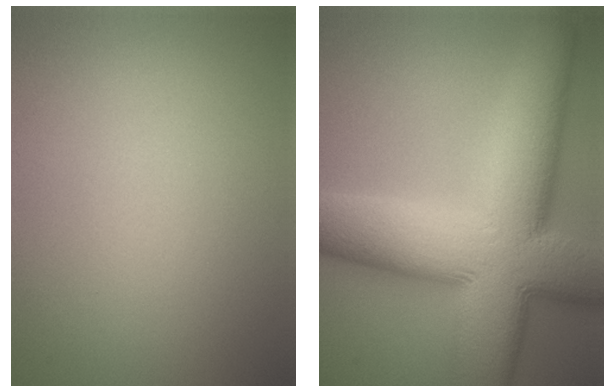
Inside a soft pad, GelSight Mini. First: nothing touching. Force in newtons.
{"total": 16.4, "press": 16.3, "slide": 0.9}